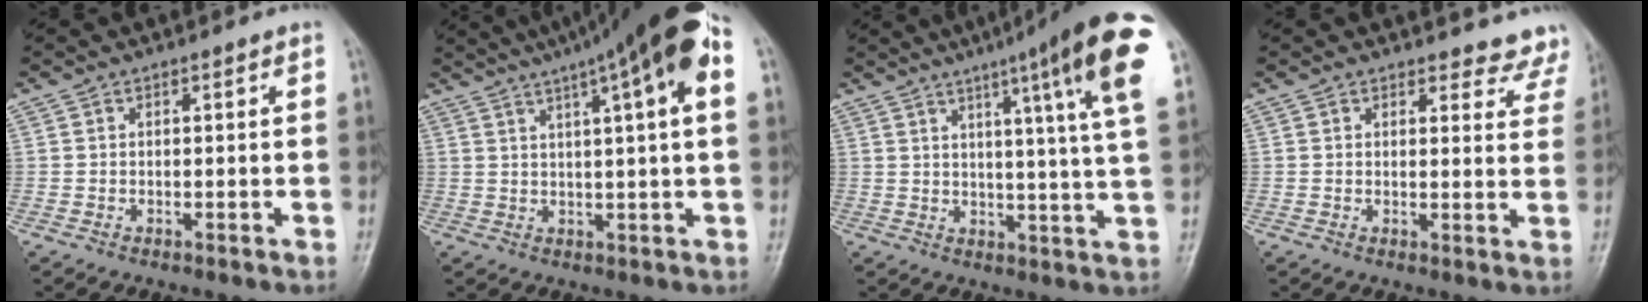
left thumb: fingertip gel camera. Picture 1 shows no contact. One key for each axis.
{"total": 16.7, "fx": 7.9, "fy": 2.1, "fz": 14.5, "tx": -0.224, "ty": 0.027, "tz": 0.109}
{"total": 18.8, "fx": 9.1, "fy": 1.4, "fz": 16.4, "tx": -0.214, "ty": -0.025, "tz": 0.107}
{"total": 7.6, "fx": 7.2, "fy": 2.6, "fz": -0.1, "tx": 0.053, "ty": -0.042, "tz": 0.049}